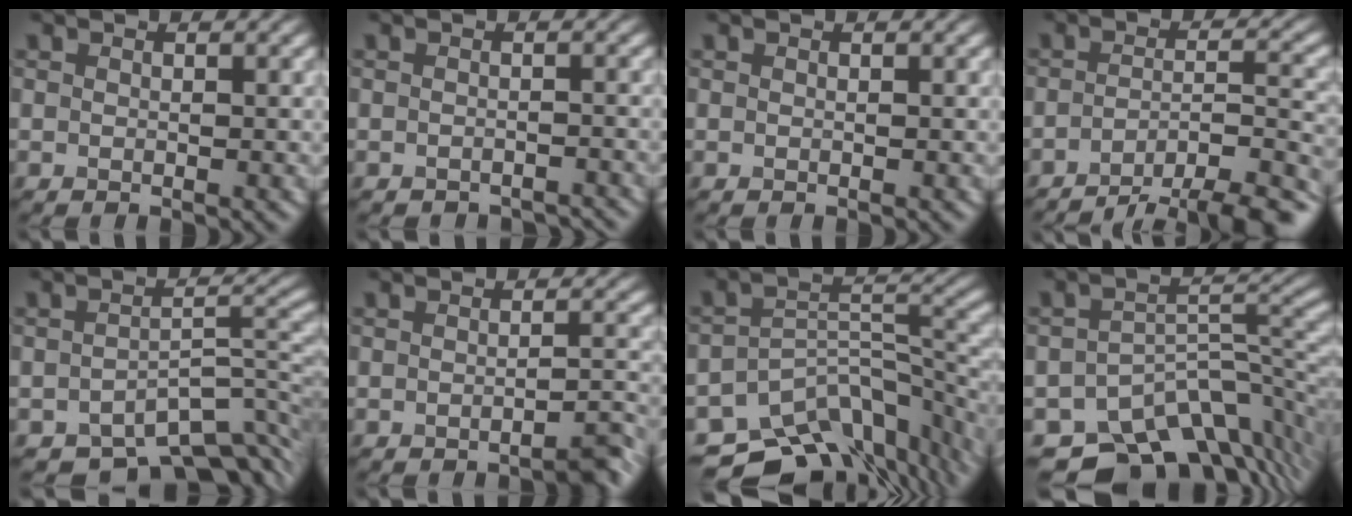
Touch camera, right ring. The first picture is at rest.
{"total": 2.1, "force": [-2.1, 0.3, 0.1], "torque": [0.006, -0.001, -0.023]}
{"total": 0.0}
{"total": 8.5, "force": [-6.7, 2.2, 4.9], "torque": [-0.063, 0.003, -0.102]}
{"total": 8.2, "force": [-5.9, 3.3, 4.6], "torque": [-0.048, -0.013, -0.092]}
{"total": 2.2, "force": [-1.7, 0.3, 1.4], "torque": [-0.008, 0.008, -0.032]}
{"total": 11.9, "force": [-8.8, 5.9, 5.5], "torque": [-0.090, -0.008, -0.130]}
{"total": 10.5, "force": [-7.4, 5.0, 5.6], "torque": [-0.069, -0.011, -0.121]}